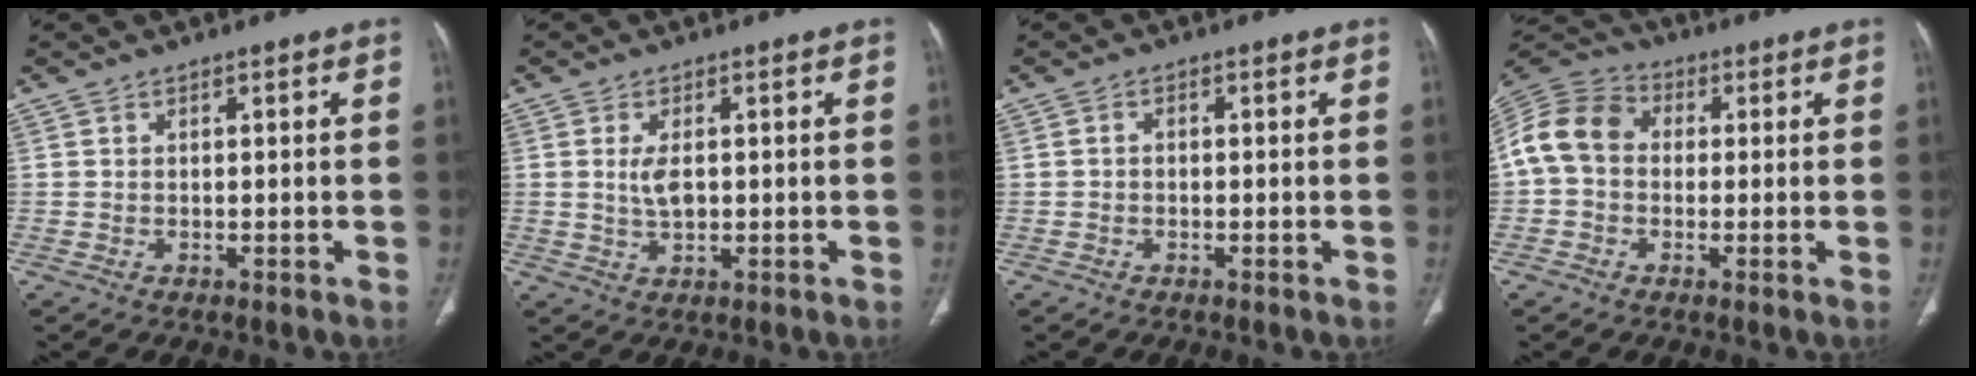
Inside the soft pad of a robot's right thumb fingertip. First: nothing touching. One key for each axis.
{"total": 3.9, "fx": 0.4, "fy": 2.0, "fz": 3.3, "tx": -0.066, "ty": -0.006, "tz": 0.010}
{"total": 0.9, "fx": -0.3, "fy": 0.7, "fz": 0.6, "tx": -0.006, "ty": 0.004, "tz": -0.007}
{"total": 10.7, "fx": 0.3, "fy": 8.6, "fz": 6.3, "tx": -0.116, "ty": 0.033, "tz": -0.008}